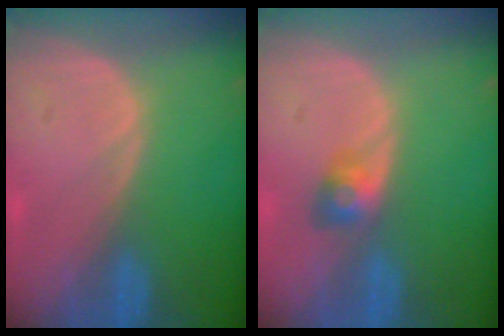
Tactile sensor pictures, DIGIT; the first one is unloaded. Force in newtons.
{"total": 3.0, "press": 2.7, "slide": 1.4}